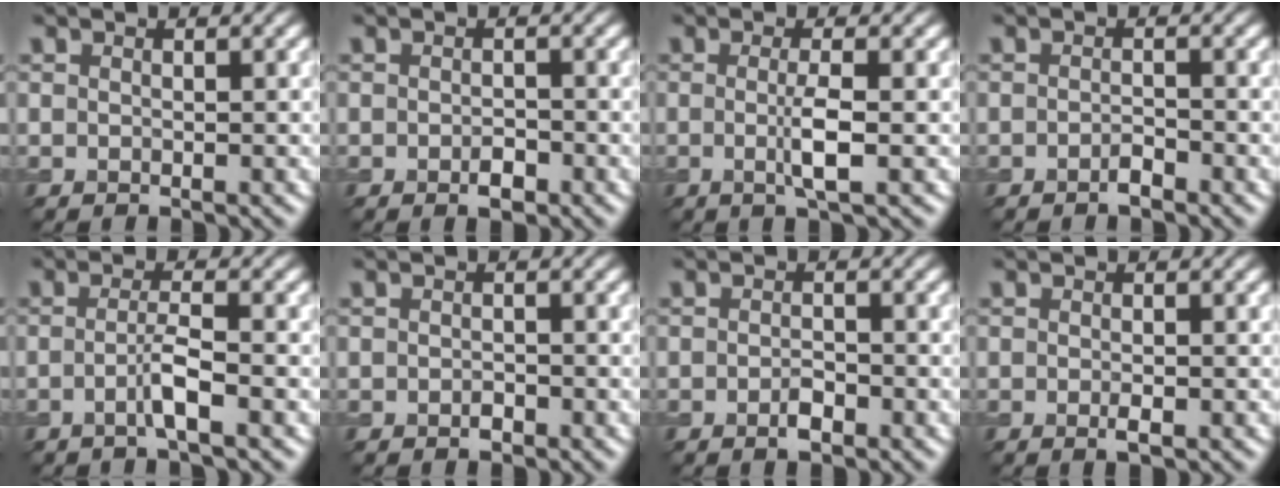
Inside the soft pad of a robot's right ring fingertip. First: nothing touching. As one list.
[{"total": 1.5, "force": [-0.7, 0.7, 1.1], "torque": [-0.018, -0.002, -0.012]}, {"total": 2.7, "force": [-0.2, 0.3, 2.7], "torque": [-0.051, -0.007, -0.006]}, {"total": 1.1, "force": [-0.9, 0.3, 0.7], "torque": [-0.014, 0.001, -0.016]}, {"total": 2.4, "force": [-0.9, 0.2, 2.3], "torque": [-0.042, 0.005, -0.022]}, {"total": 0.7, "force": [-0.4, 0.4, 0.4], "torque": [-0.007, -0.001, -0.008]}, {"total": 1.5, "force": [-0.8, 0.6, 1.1], "torque": [-0.022, -0.002, -0.015]}, {"total": 1.0, "force": [-0.3, 0.2, 0.9], "torque": [-0.016, -0.003, -0.006]}]